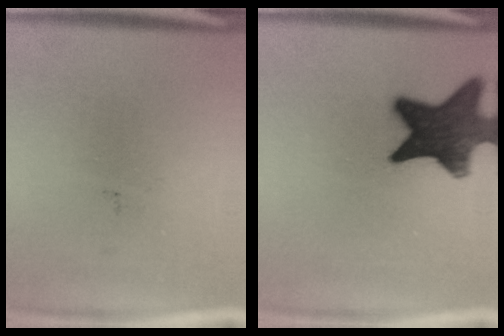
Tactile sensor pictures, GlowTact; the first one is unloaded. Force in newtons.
{"total": 14.6}